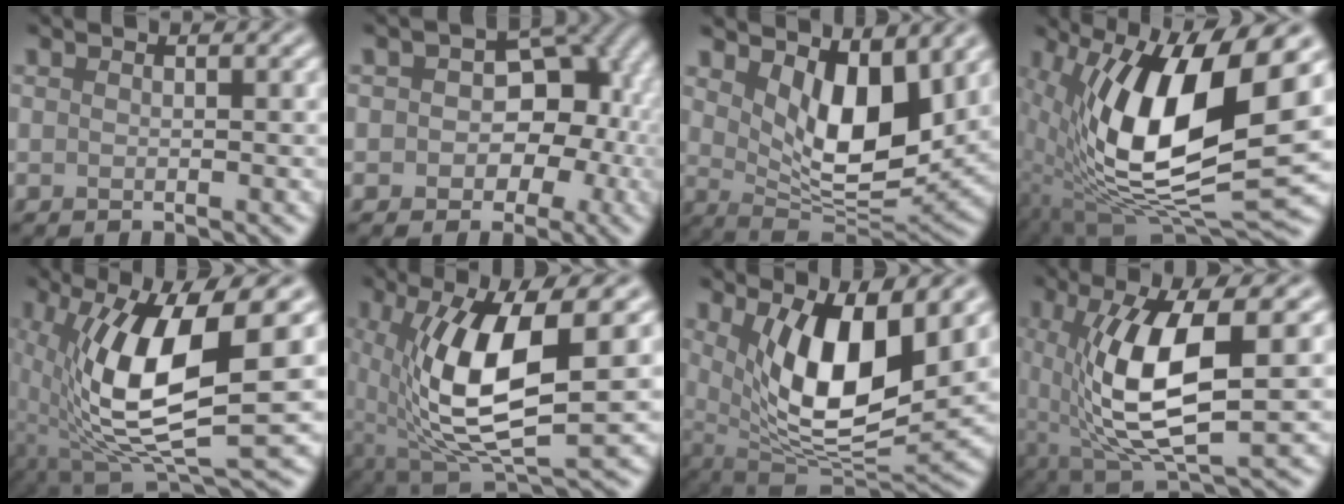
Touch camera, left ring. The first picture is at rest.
{"total": 7.9, "force": [-0.1, 5.9, 5.3], "torque": [-0.022, 0.007, -0.015]}
{"total": 7.9, "force": [2.9, 3.6, 6.3], "torque": [-0.110, -0.025, 0.049]}
{"total": 13.4, "force": [2.1, 4.8, 12.3], "torque": [-0.231, -0.017, 0.040]}
{"total": 11.7, "force": [0.8, 3.7, 11.1], "torque": [-0.216, -0.018, 0.019]}
{"total": 10.5, "force": [1.1, 3.6, 9.8], "torque": [-0.188, -0.009, 0.024]}
{"total": 9.9, "force": [2.8, 3.7, 8.8], "torque": [-0.150, -0.024, 0.055]}
{"total": 9.4, "force": [0.8, 2.9, 9.0], "torque": [-0.166, -0.004, 0.018]}